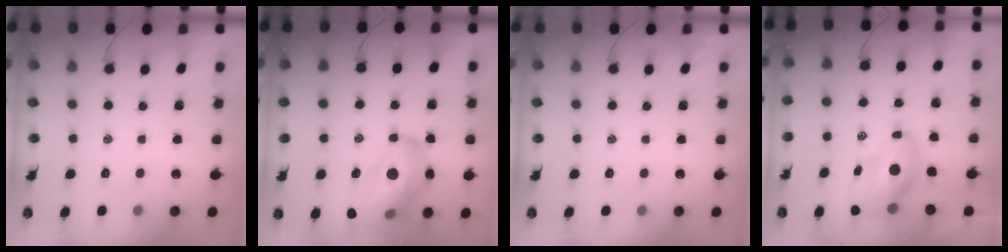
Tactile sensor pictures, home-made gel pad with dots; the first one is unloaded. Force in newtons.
{"total": 20.8, "press": 20.2, "slide": 5.0}
{"total": 0.0}
{"total": 9.1, "press": 8.7, "slide": 2.5}